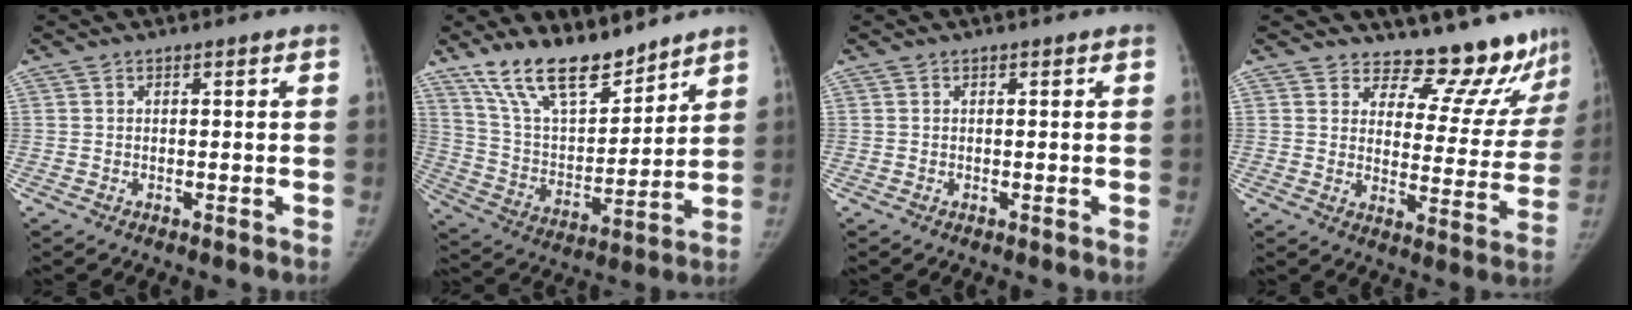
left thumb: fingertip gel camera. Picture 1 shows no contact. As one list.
[{"total": 16.4, "force": [12.9, 6.0, 8.1], "torque": [-0.111, -0.072, 0.244]}, {"total": 0.0}, {"total": 15.6, "force": [14.8, 4.7, 2.0], "torque": [0.034, -0.144, 0.173]}]